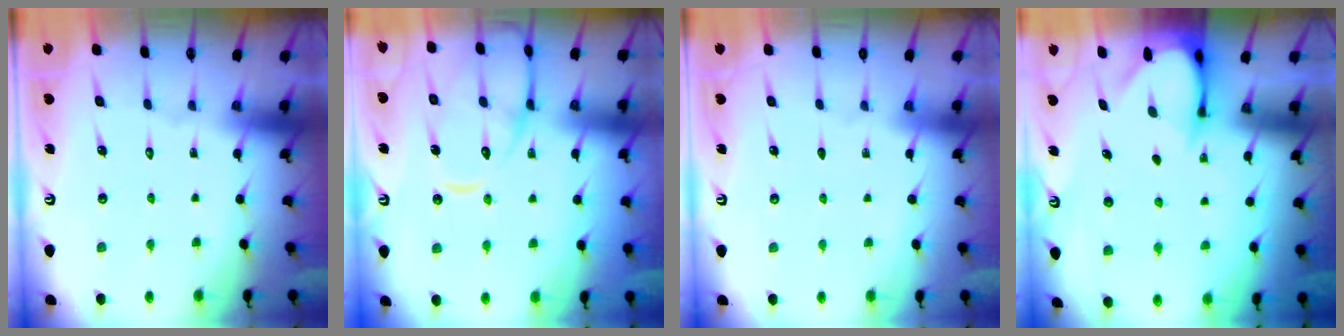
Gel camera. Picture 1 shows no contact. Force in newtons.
{"total": 13.2, "press": 13.1, "slide": 1.3}
{"total": 0.5, "press": 0.2, "slide": 0.5}
{"total": 3.5, "press": 3.5, "slide": 0.3}